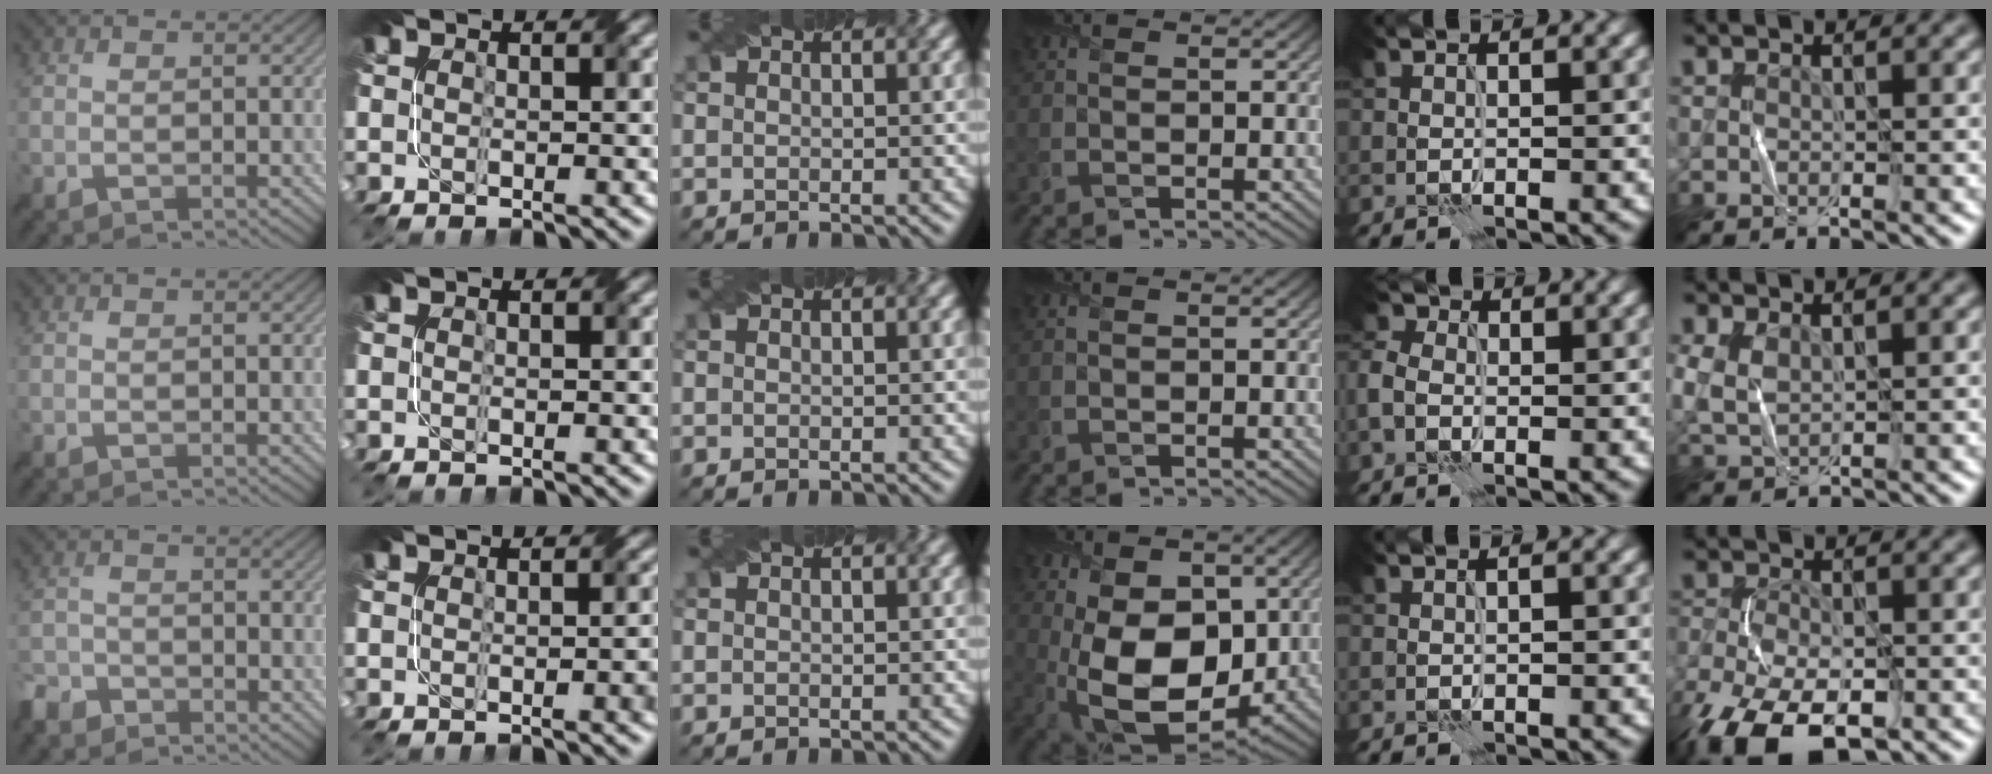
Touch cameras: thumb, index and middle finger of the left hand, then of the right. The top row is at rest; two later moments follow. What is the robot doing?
{"motion": "fold", "object": "bubble wrap"}